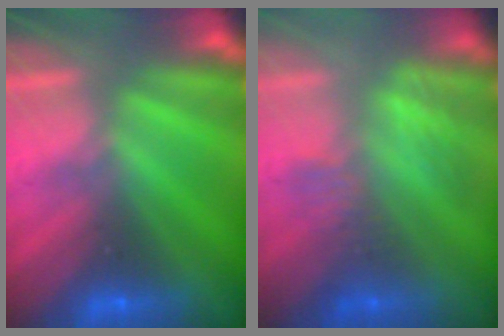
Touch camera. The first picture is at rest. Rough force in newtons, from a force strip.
{"total": 2.8}